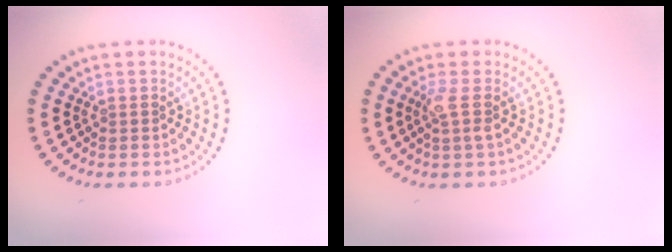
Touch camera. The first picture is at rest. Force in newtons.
{"total": 1.9, "press": 1.5, "slide": 1.1}